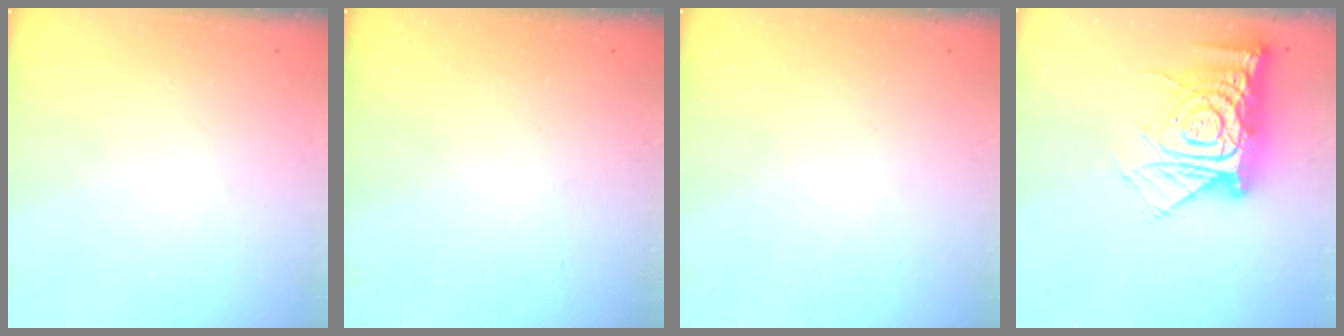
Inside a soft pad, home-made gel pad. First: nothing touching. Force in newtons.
{"total": 0.0}
{"total": 0.0}
{"total": 17.2, "press": 17.2, "slide": 1.7}